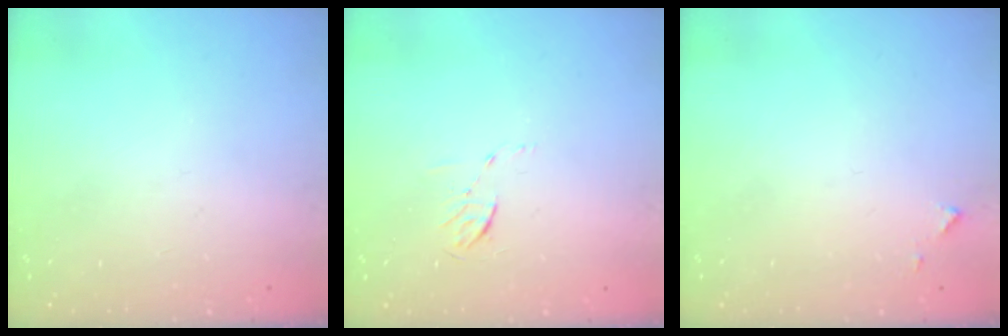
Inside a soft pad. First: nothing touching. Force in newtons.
{"total": 4.0, "press": 3.7, "slide": 1.4}
{"total": 4.3, "press": 4.2, "slide": 0.5}